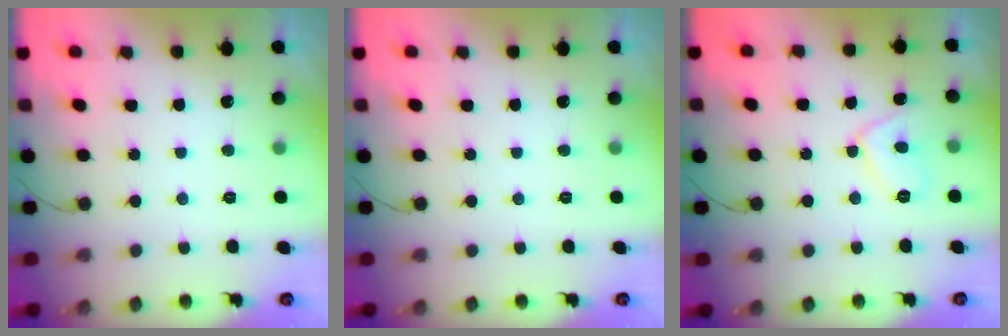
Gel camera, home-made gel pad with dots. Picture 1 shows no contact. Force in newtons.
{"total": 0.0}
{"total": 7.0, "press": 7.0, "slide": 0.6}